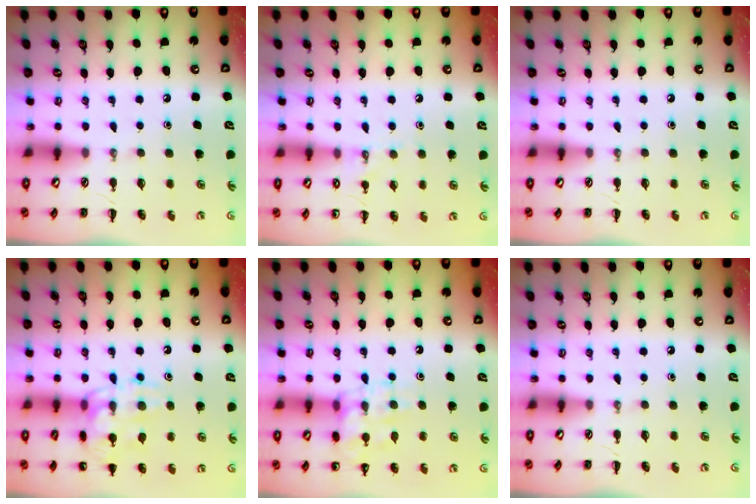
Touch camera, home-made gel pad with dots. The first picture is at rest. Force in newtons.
{"total": 7.5, "press": 7.3, "slide": 1.8}
{"total": 0.0}
{"total": 14.4, "press": 14.3, "slide": 1.4}
{"total": 14.5, "press": 14.4, "slide": 1.9}
{"total": 0.0}